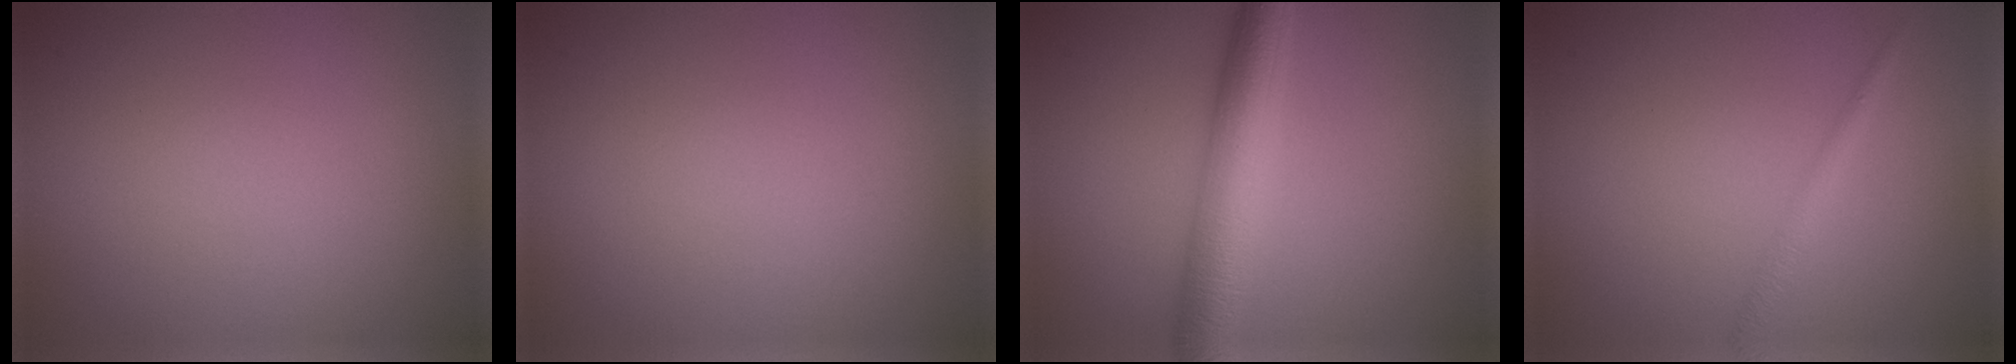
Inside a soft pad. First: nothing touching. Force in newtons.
{"total": 0.0}
{"total": 6.3, "press": 6.3, "slide": 0.0}
{"total": 1.4, "press": 1.4, "slide": 0.0}